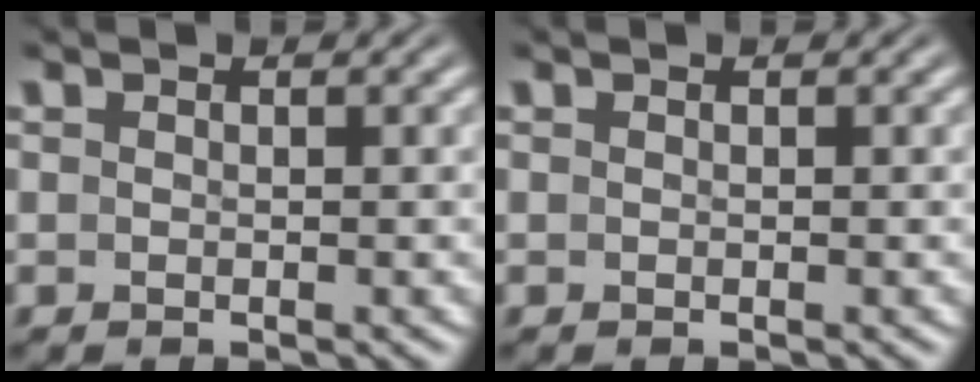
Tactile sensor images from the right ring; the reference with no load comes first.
{"total": 0.0}